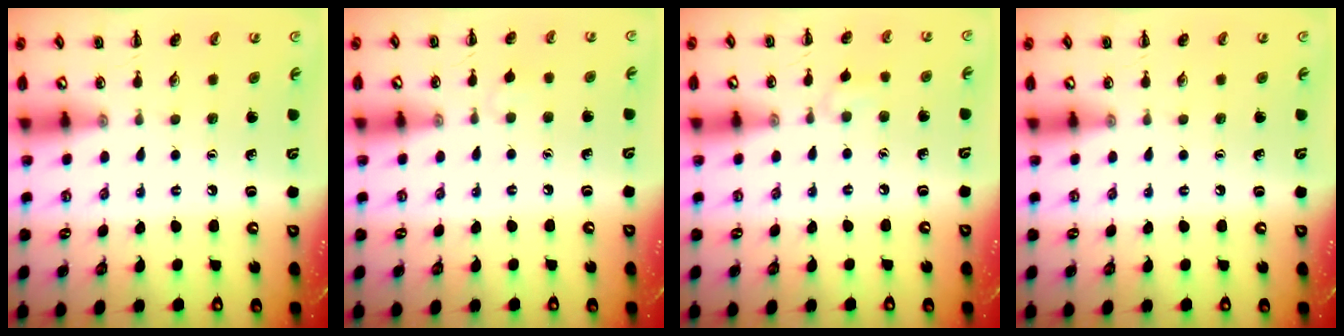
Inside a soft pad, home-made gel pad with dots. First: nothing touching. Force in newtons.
{"total": 2.8, "press": 2.6, "slide": 1.1}
{"total": 4.3, "press": 4.0, "slide": 1.7}
{"total": 0.0}